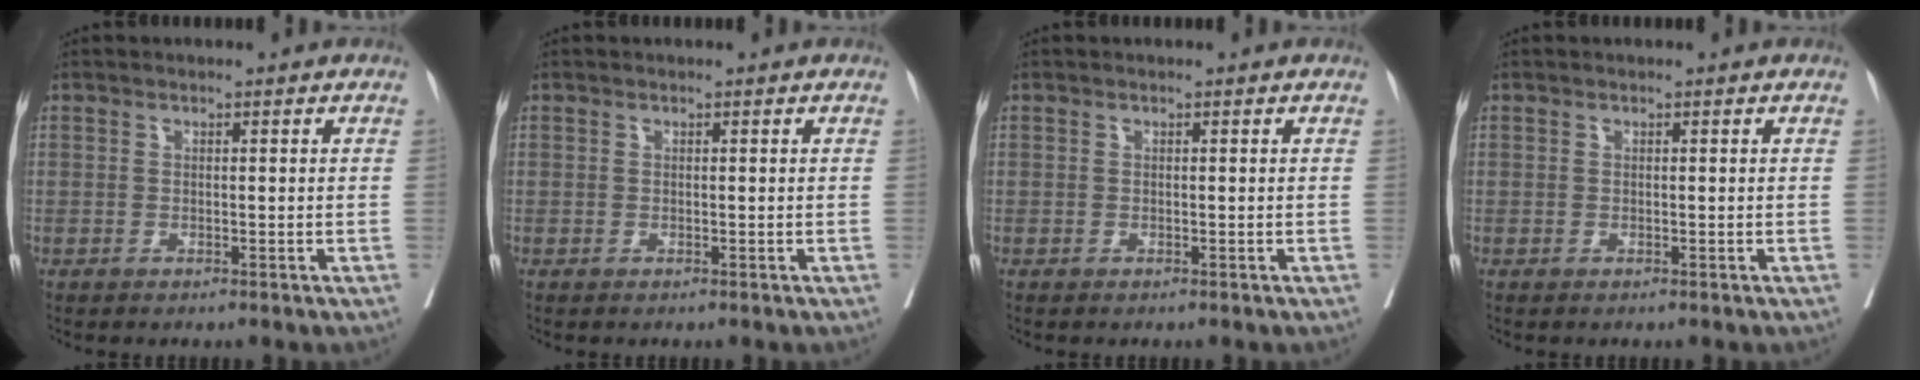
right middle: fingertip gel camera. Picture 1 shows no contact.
{"total": 0.0}
{"total": 0.0}
{"total": 0.0}